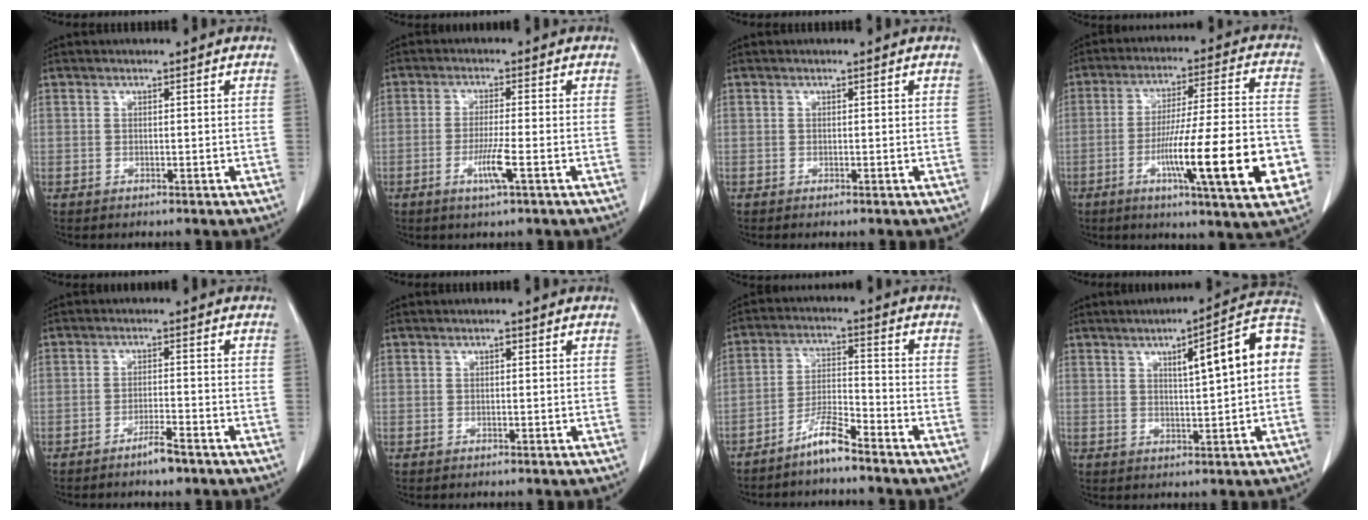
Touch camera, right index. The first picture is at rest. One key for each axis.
{"total": 6.1, "fx": -2.4, "fy": -0.1, "fz": 5.6, "tx": -0.108, "ty": -0.011, "tz": -0.044}
{"total": 0.0}
{"total": 20.6, "fx": -6.6, "fy": 1.6, "fz": 19.5, "tx": -0.262, "ty": -0.005, "tz": -0.094}
{"total": 3.3, "fx": -2.5, "fy": 0.2, "fz": 2.1, "tx": -0.040, "ty": -0.001, "tz": -0.043}
{"total": 0.5, "fx": 0.2, "fy": 0.3, "fz": 0.4, "tx": -0.007, "ty": 0.003, "tz": 0.002}
{"total": 5.8, "fx": -4.7, "fy": 0.2, "fz": 3.3, "tx": -0.067, "ty": -0.006, "tz": -0.093}
{"total": 11.8, "fx": 2.1, "fy": 1.5, "fz": 11.5, "tx": -0.155, "ty": 0.031, "tz": 0.024}